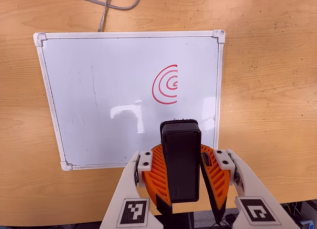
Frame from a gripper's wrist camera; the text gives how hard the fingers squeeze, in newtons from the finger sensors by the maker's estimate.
{"total": 11.0, "left": 10.6, "right": 11.4}